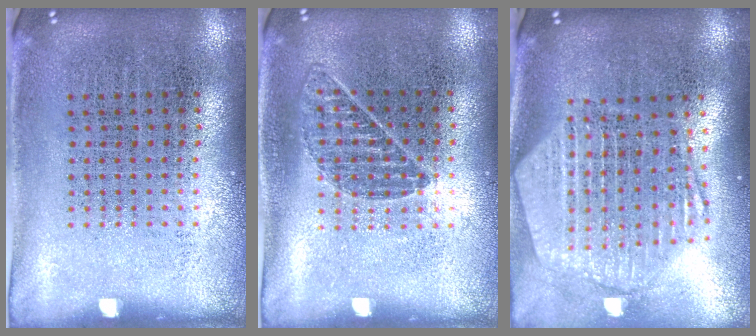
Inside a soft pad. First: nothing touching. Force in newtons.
{"total": 0.8, "press": 0.8, "slide": 0.2}
{"total": 2.6, "press": 2.1, "slide": 1.5}